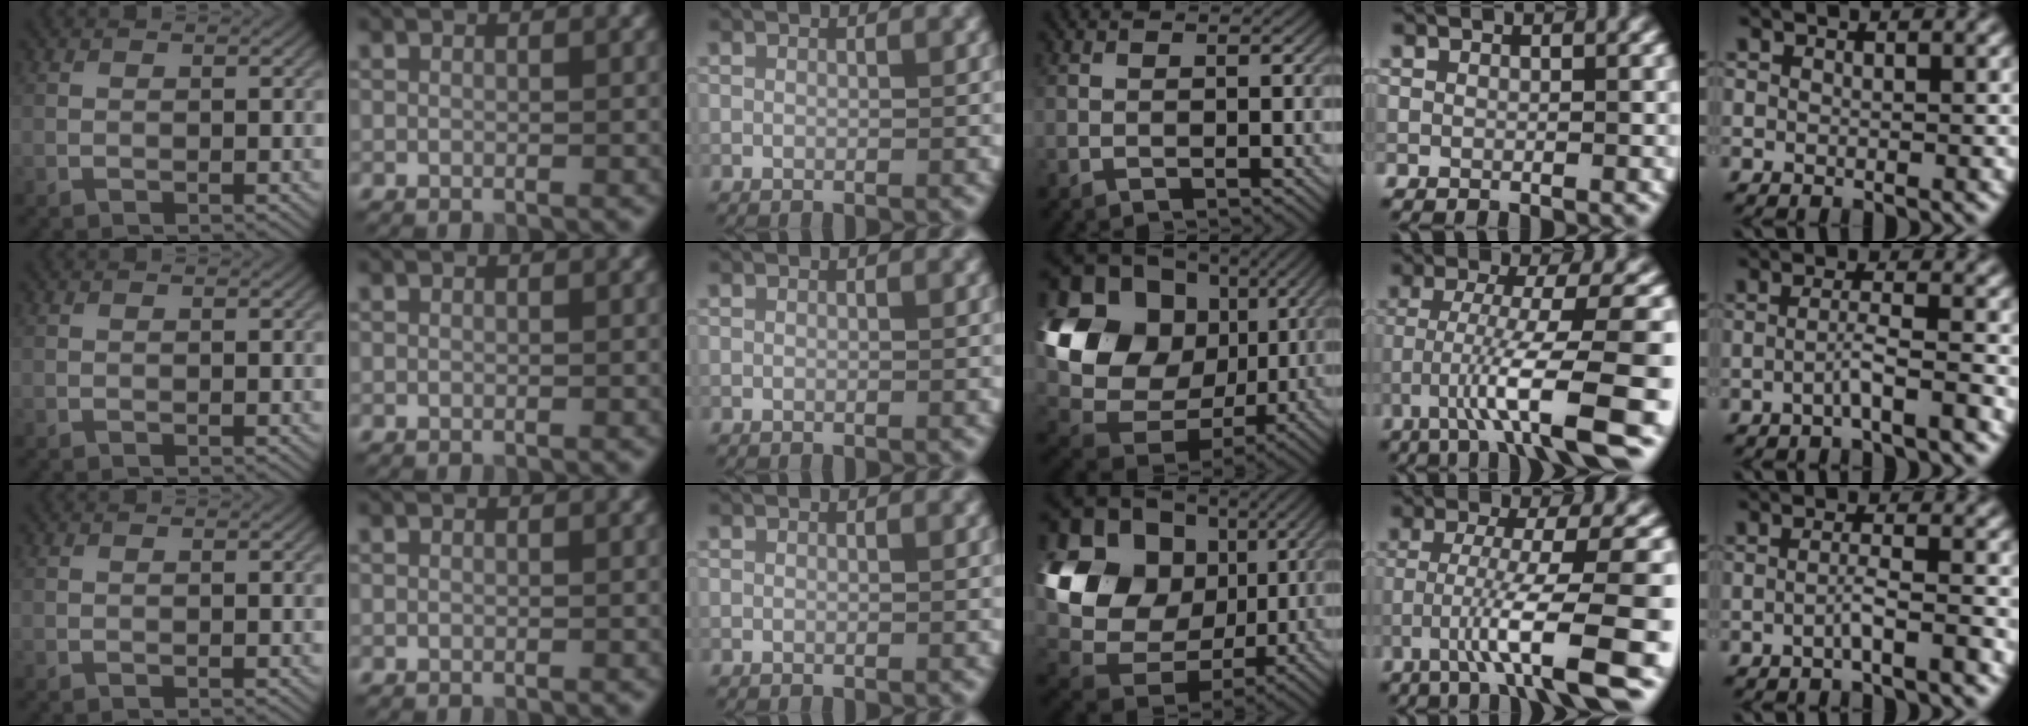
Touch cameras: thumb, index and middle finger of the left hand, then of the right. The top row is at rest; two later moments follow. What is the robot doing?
{"motion": "lift_and_place", "object": "calculator"}